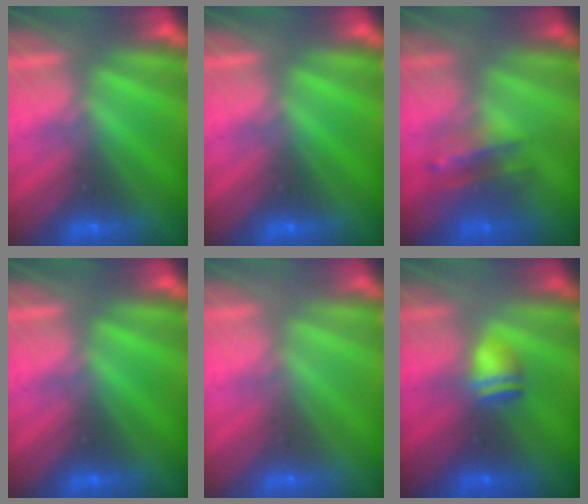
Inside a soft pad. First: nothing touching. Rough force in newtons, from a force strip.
{"total": 0.0}
{"total": 2.7}
{"total": 0.0}
{"total": 3.3}
{"total": 2.4}